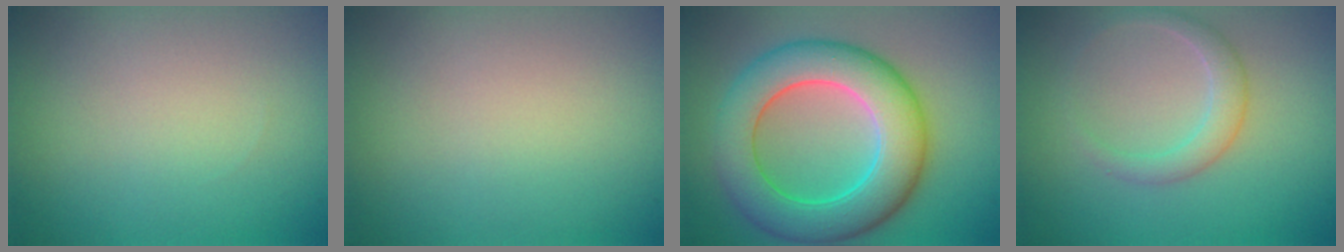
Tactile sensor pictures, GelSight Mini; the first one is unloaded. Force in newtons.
{"total": 0.0}
{"total": 9.1, "press": 9.1, "slide": 0.2}
{"total": 2.1, "press": 2.1, "slide": 0.1}